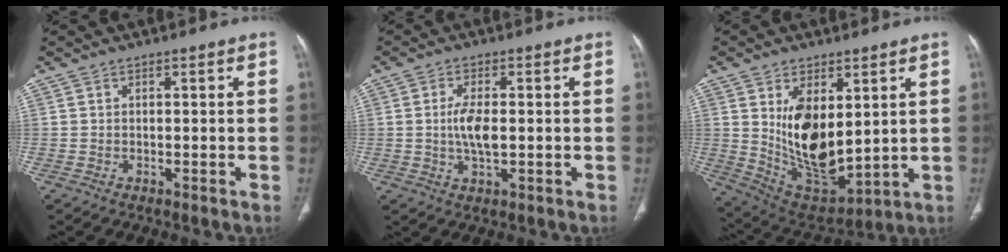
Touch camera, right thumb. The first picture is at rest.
{"total": 5.1, "force": [-0.1, 2.1, 4.7], "torque": [-0.097, -0.003, -0.003]}
{"total": 15.9, "force": [3.1, 8.7, 13.0], "torque": [-0.199, -0.031, 0.083]}